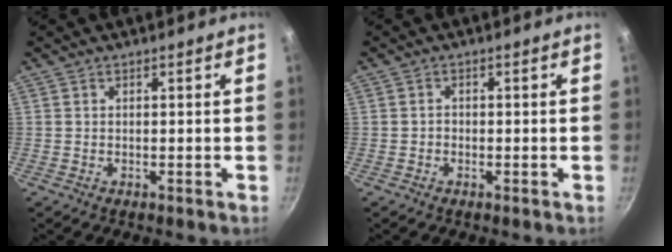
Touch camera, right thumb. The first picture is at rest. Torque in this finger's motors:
{"motor_torque": [-0.06, -0.18, -0.38, 0.24, -0.06]}